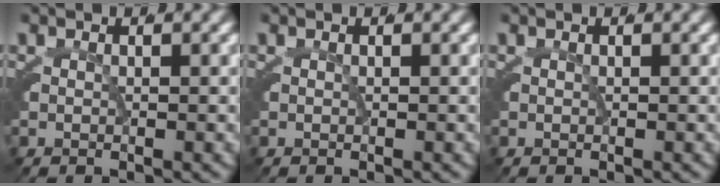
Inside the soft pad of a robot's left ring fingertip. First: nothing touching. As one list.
[{"total": 0.0}, {"total": 0.0}]